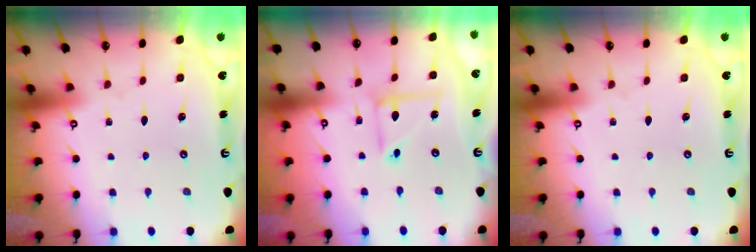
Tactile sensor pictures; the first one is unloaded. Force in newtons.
{"total": 7.3, "press": 7.2, "slide": 0.5}
{"total": 0.0}